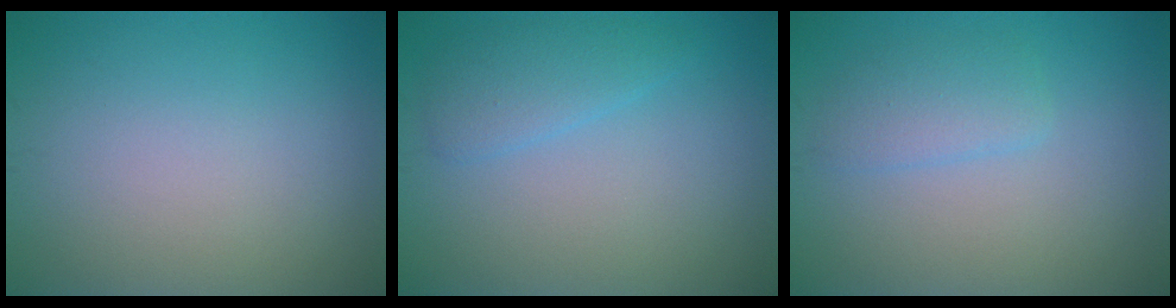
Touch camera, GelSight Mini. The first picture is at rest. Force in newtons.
{"total": 2.3, "press": 2.3, "slide": 0.0}
{"total": 2.1, "press": 2.1, "slide": 0.1}